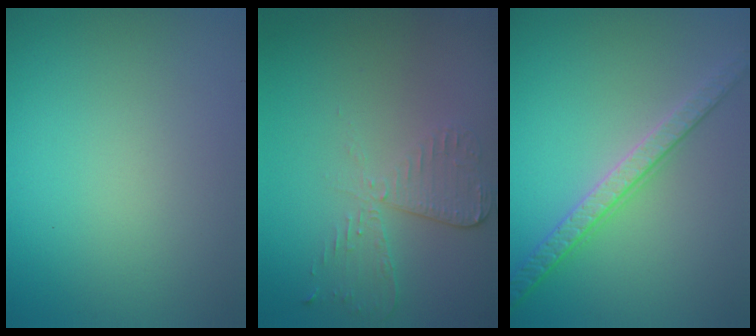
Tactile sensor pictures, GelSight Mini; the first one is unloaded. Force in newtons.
{"total": 2.9, "press": 2.6, "slide": 1.4}
{"total": 3.5, "press": 3.2, "slide": 1.3}